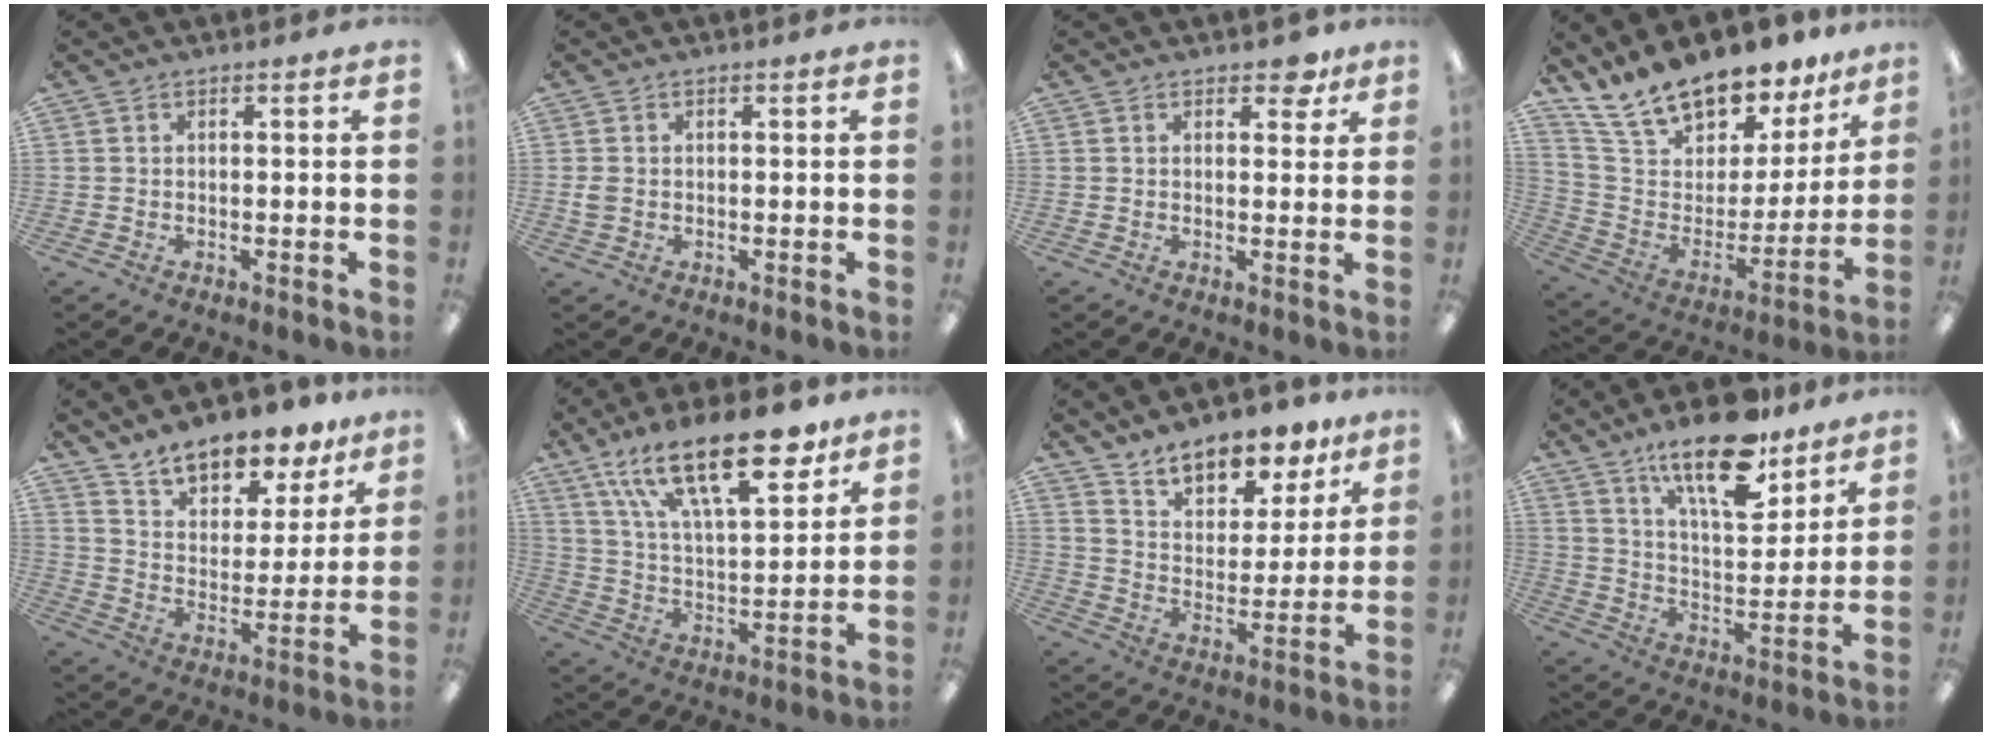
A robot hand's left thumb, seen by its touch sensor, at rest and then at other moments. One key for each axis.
{"total": 2.0, "fx": -0.1, "fy": 1.6, "fz": 1.1, "tx": -0.012, "ty": 0.001, "tz": -0.003}
{"total": 3.9, "fx": 2.5, "fy": 2.1, "fz": 2.1, "tx": -0.014, "ty": -0.005, "tz": 0.039}
{"total": 16.8, "fx": 14.9, "fy": 6.3, "fz": 4.4, "tx": -0.103, "ty": -0.124, "tz": 0.272}
{"total": 11.6, "fx": 10.3, "fy": 4.5, "fz": 2.6, "tx": -0.049, "ty": -0.081, "tz": 0.189}
{"total": 23.1, "fx": 14.7, "fy": 9.0, "fz": 15.3, "tx": -0.244, "ty": -0.071, "tz": 0.247}
{"total": 11.5, "fx": 10.0, "fy": 4.9, "fz": 2.8, "tx": -0.052, "ty": -0.075, "tz": 0.183}
{"total": 17.6, "fx": 12.7, "fy": 6.5, "fz": 10.4, "tx": -0.167, "ty": -0.070, "tz": 0.214}